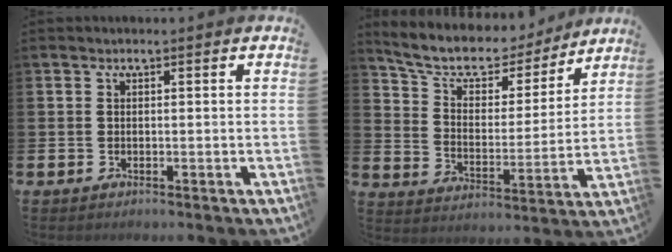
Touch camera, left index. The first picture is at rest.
{"total": 8.6, "force": [7.5, 3.4, 2.5], "torque": [-0.081, -0.051, 0.129]}